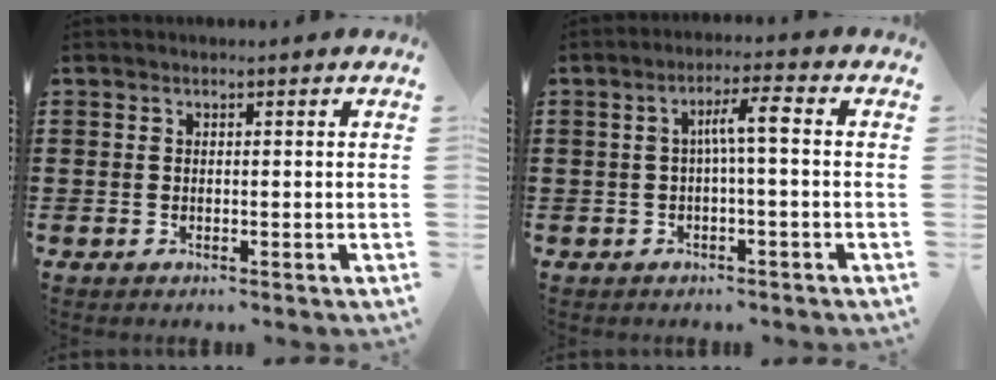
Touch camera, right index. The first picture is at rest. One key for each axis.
{"total": 4.3, "fx": -0.1, "fy": 0.3, "fz": 4.3, "tx": -0.082, "ty": 0.008, "tz": -0.008}